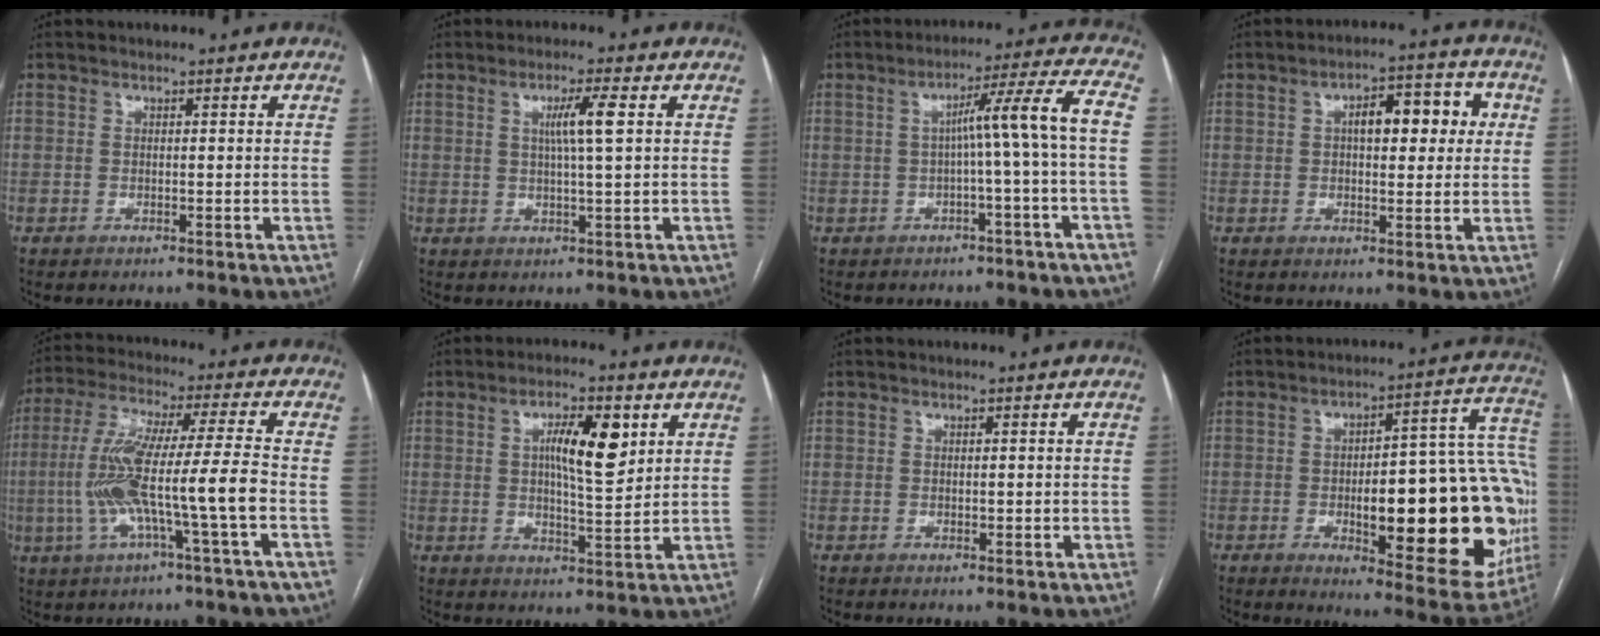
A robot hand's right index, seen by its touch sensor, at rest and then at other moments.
{"total": 4.9, "force": [1.2, -0.4, 4.7], "torque": [-0.084, 0.001, 0.022]}
{"total": 8.1, "force": [-0.6, -2.0, 7.9], "torque": [-0.122, 0.024, -0.001]}
{"total": 8.5, "force": [1.8, 3.5, 7.6], "torque": [-0.102, 0.031, 0.024]}
{"total": 13.3, "force": [-3.0, -0.3, 13.0], "torque": [-0.261, 0.010, -0.058]}
{"total": 8.6, "force": [2.8, 2.1, 7.9], "torque": [-0.133, 0.007, 0.049]}
{"total": 0.9, "force": [0.1, 0.6, 0.6], "torque": [-0.006, -0.002, 0.004]}
{"total": 28.3, "force": [-4.3, 7.7, 26.8], "torque": [-0.268, 0.026, -0.040]}